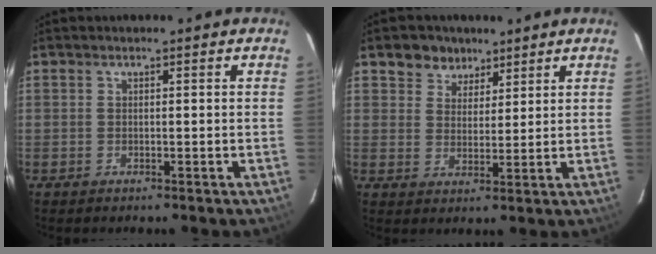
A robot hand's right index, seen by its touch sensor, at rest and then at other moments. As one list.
[{"total": 5.7, "force": [3.8, 4.1, 1.1], "torque": [-0.015, 0.013, 0.063]}]